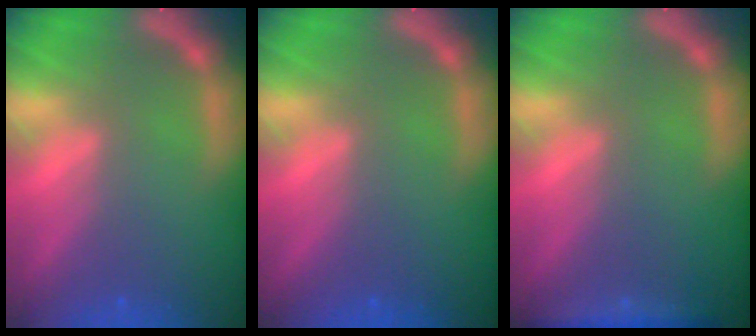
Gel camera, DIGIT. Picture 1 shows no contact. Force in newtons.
{"total": 0.0}
{"total": 2.4}